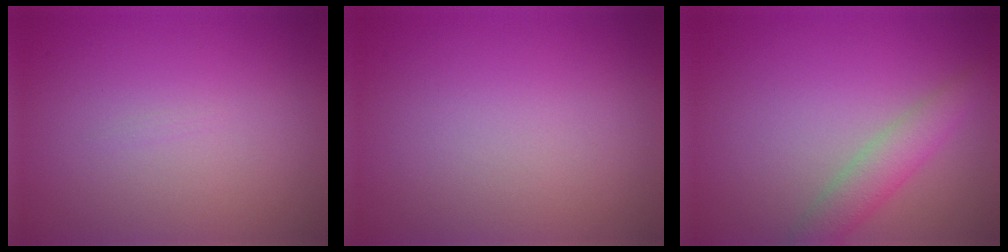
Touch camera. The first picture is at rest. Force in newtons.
{"total": 0.0}
{"total": 2.9, "press": 2.9, "slide": 0.1}